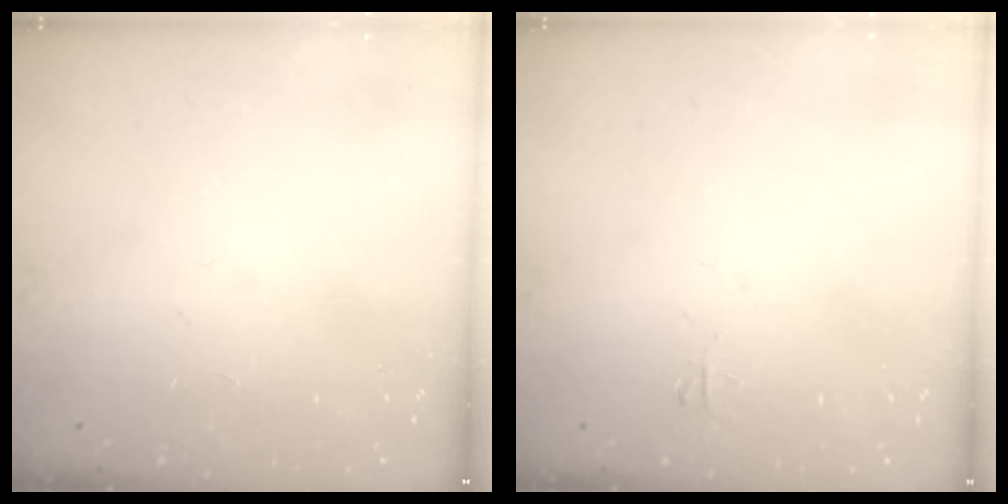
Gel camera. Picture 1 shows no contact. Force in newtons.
{"total": 3.1, "press": 3.1, "slide": 0.4}